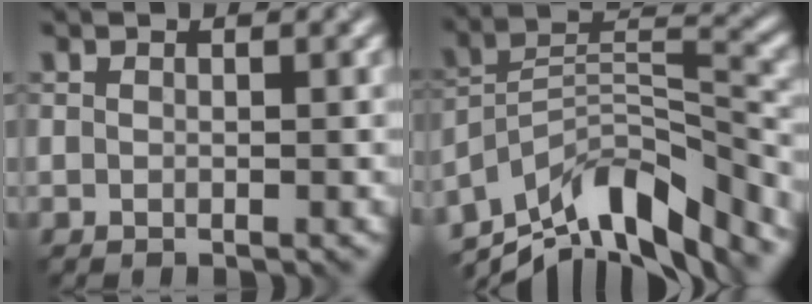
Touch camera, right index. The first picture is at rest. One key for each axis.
{"total": 10.6, "fx": -8.1, "fy": 3.7, "fz": 5.8, "tx": -0.103, "ty": 0.019, "tz": -0.153}